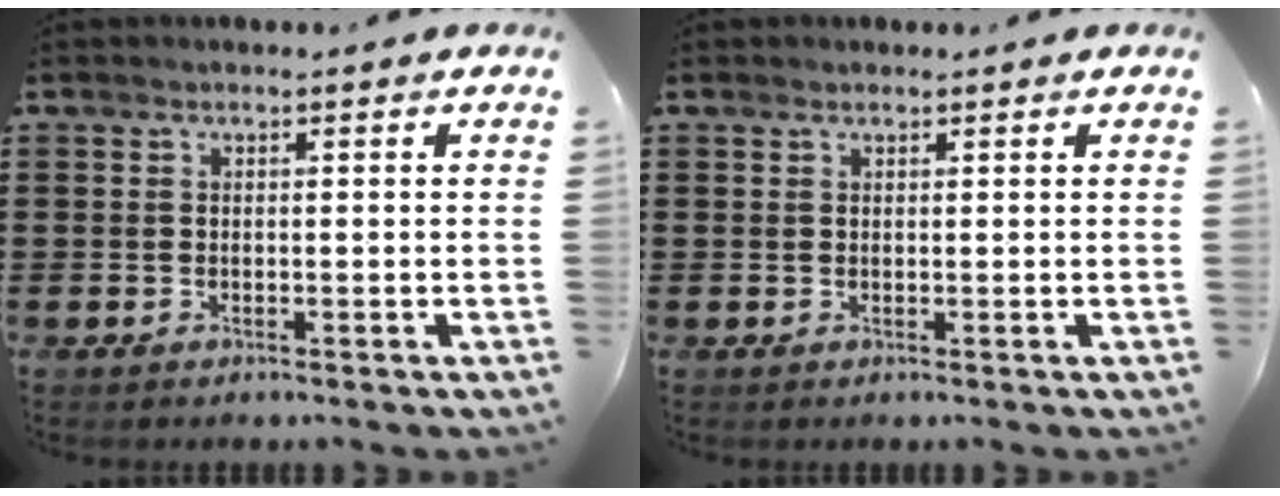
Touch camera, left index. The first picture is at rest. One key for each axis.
{"total": 0.5, "fx": 0.5, "fy": 0.2, "fz": 0.0, "tx": -0.002, "ty": 0.002, "tz": 0.010}